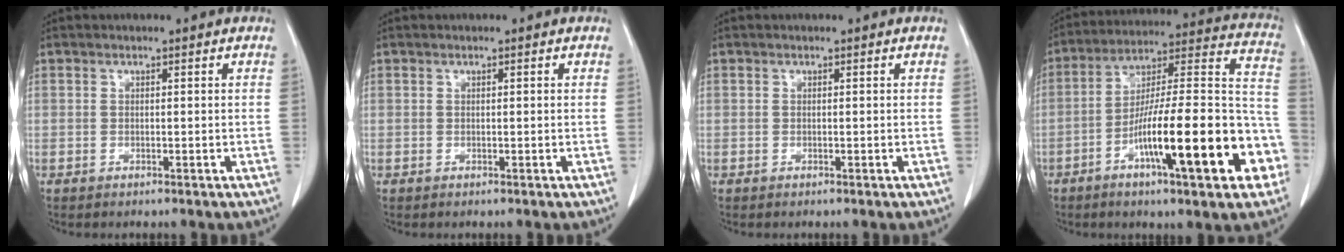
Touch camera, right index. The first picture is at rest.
{"total": 0.0}
{"total": 0.0}
{"total": 23.2, "force": [-9.0, 3.4, 21.1], "torque": [-0.279, 0.014, -0.137]}